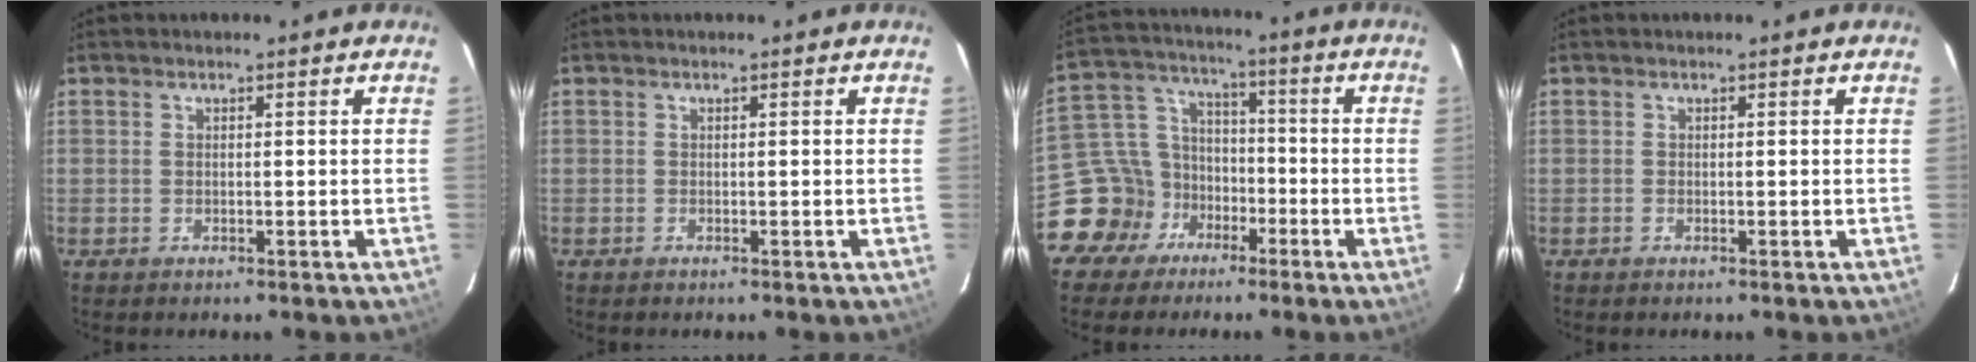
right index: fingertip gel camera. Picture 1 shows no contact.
{"total": 0.0}
{"total": 11.4, "force": [-6.5, 9.0, 2.4], "torque": [-0.068, 0.044, -0.108]}
{"total": 0.0}